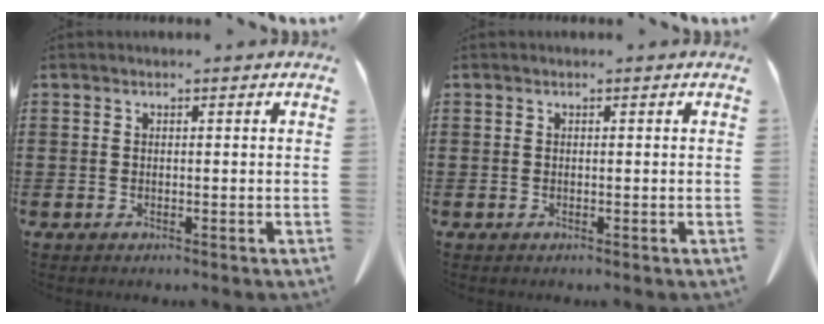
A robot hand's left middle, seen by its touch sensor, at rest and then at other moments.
{"total": 0.0}